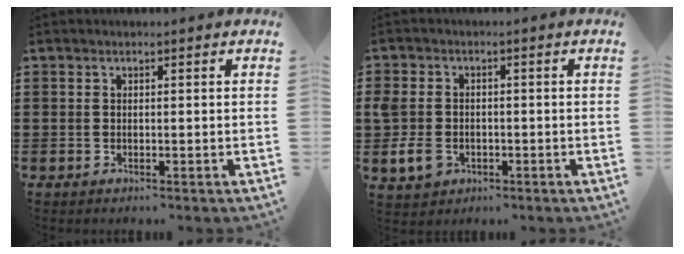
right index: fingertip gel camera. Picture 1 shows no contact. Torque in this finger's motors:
{"motor_torque": [0.69, -0.62, 0.22, 0.13]}